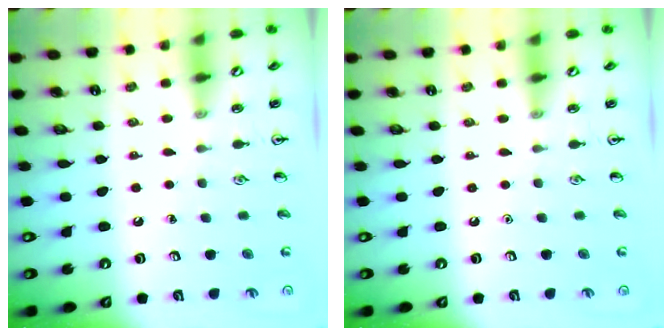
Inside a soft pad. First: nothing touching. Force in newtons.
{"total": 0.0}